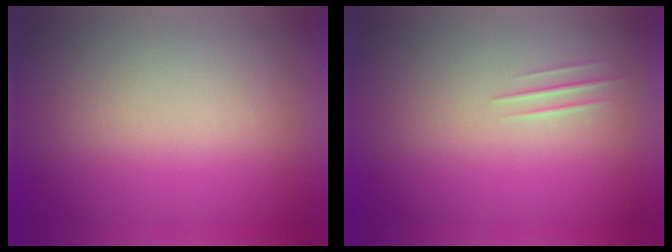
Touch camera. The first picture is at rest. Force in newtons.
{"total": 1.2}